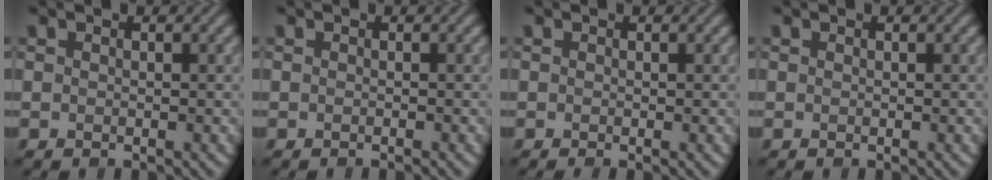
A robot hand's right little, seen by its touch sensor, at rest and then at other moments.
{"total": 0.5, "force": [-0.4, 0.1, 0.4], "torque": [-0.003, 0.001, -0.008]}
{"total": 0.6, "force": [-0.2, 0.1, 0.5], "torque": [-0.010, -0.006, -0.003]}
{"total": 0.0}